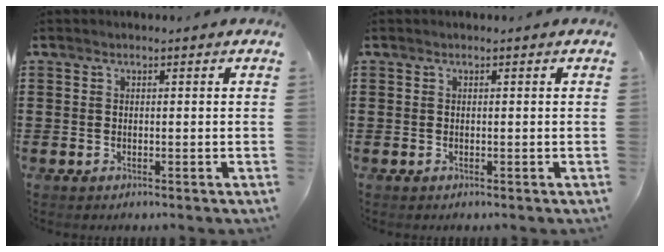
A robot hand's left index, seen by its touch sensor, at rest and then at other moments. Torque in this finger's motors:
{"motor_torque": [0.02, 0.02, 0.01, -0.01]}